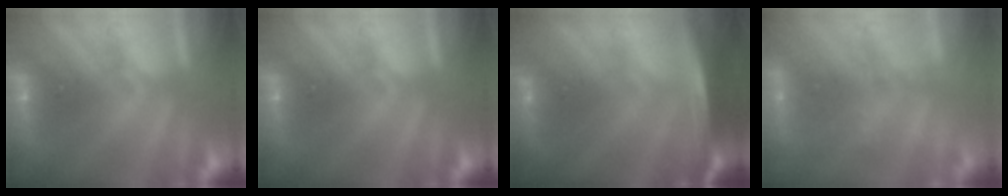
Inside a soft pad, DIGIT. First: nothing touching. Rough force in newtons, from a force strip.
{"total": 0.0}
{"total": 7.2}
{"total": 2.3}